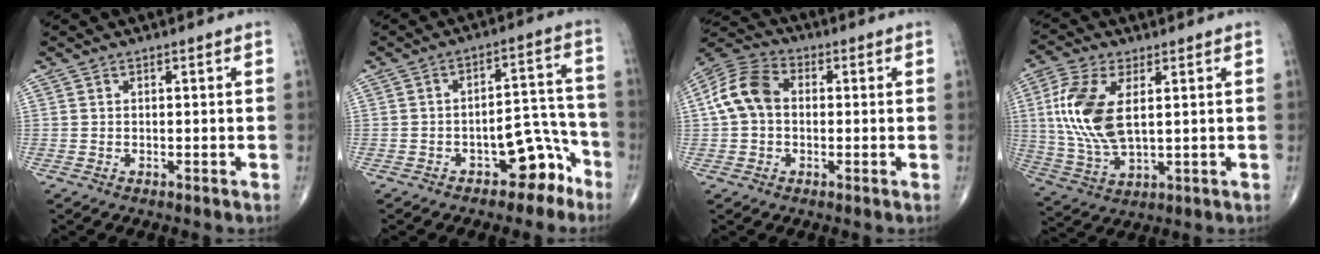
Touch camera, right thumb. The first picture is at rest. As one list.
[{"total": 8.8, "force": [-5.4, 4.7, 5.2], "torque": [-0.036, 0.069, -0.074]}, {"total": 10.0, "force": [0.5, 7.4, 6.8], "torque": [-0.131, 0.030, -0.003]}, {"total": 13.6, "force": [2.6, 6.7, 11.5], "torque": [-0.256, -0.007, 0.057]}]